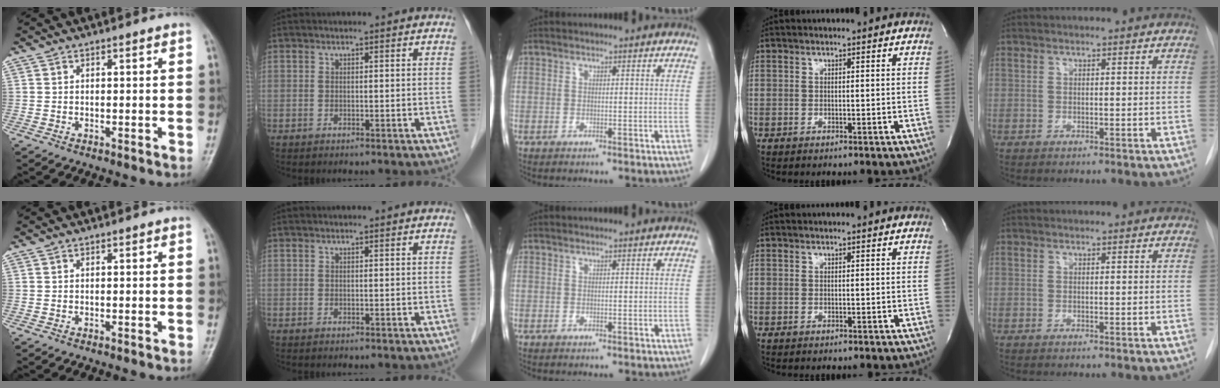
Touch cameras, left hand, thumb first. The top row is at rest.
{}